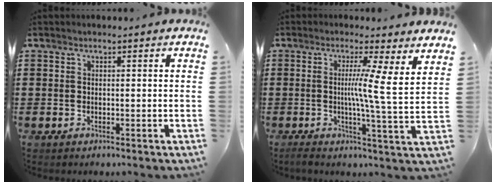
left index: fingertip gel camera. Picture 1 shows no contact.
{"total": 7.0, "force": [2.5, -0.5, 6.5], "torque": [-0.109, -0.037, 0.031]}